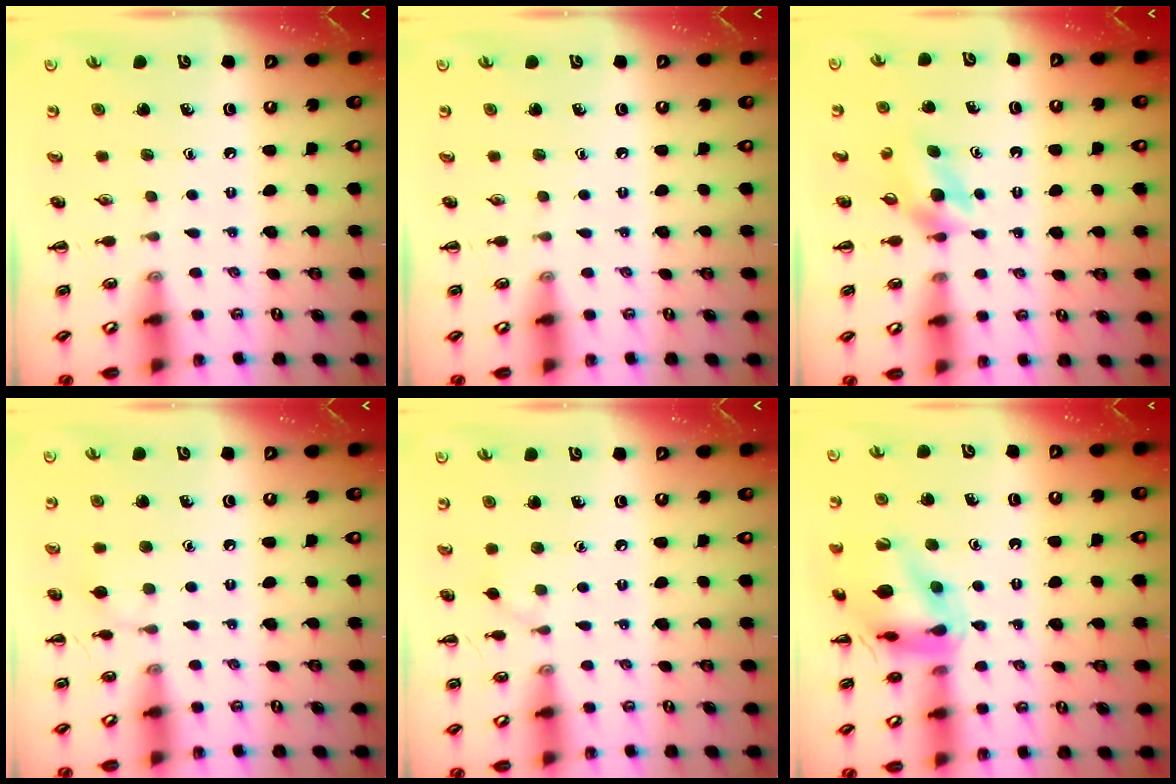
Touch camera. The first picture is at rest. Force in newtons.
{"total": 0.0}
{"total": 4.0, "press": 3.8, "slide": 1.3}
{"total": 5.9, "press": 5.7, "slide": 1.8}
{"total": 3.0, "press": 2.8, "slide": 1.2}
{"total": 15.1, "press": 15.1, "slide": 1.5}